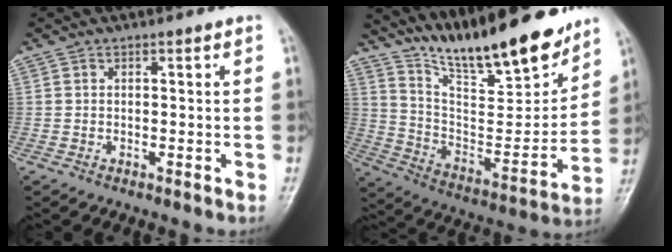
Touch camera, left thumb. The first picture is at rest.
{"total": 20.9, "force": [17.1, 4.5, 11.2], "torque": [-0.142, -0.099, 0.294]}